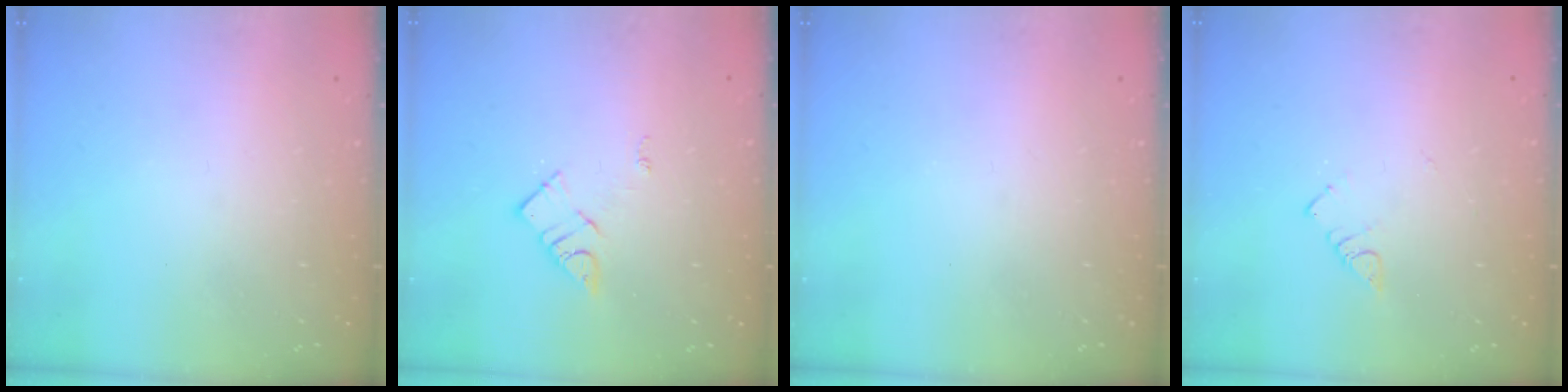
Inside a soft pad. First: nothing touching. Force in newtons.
{"total": 7.4, "press": 7.4, "slide": 0.2}
{"total": 0.0}
{"total": 3.0, "press": 2.9, "slide": 0.4}